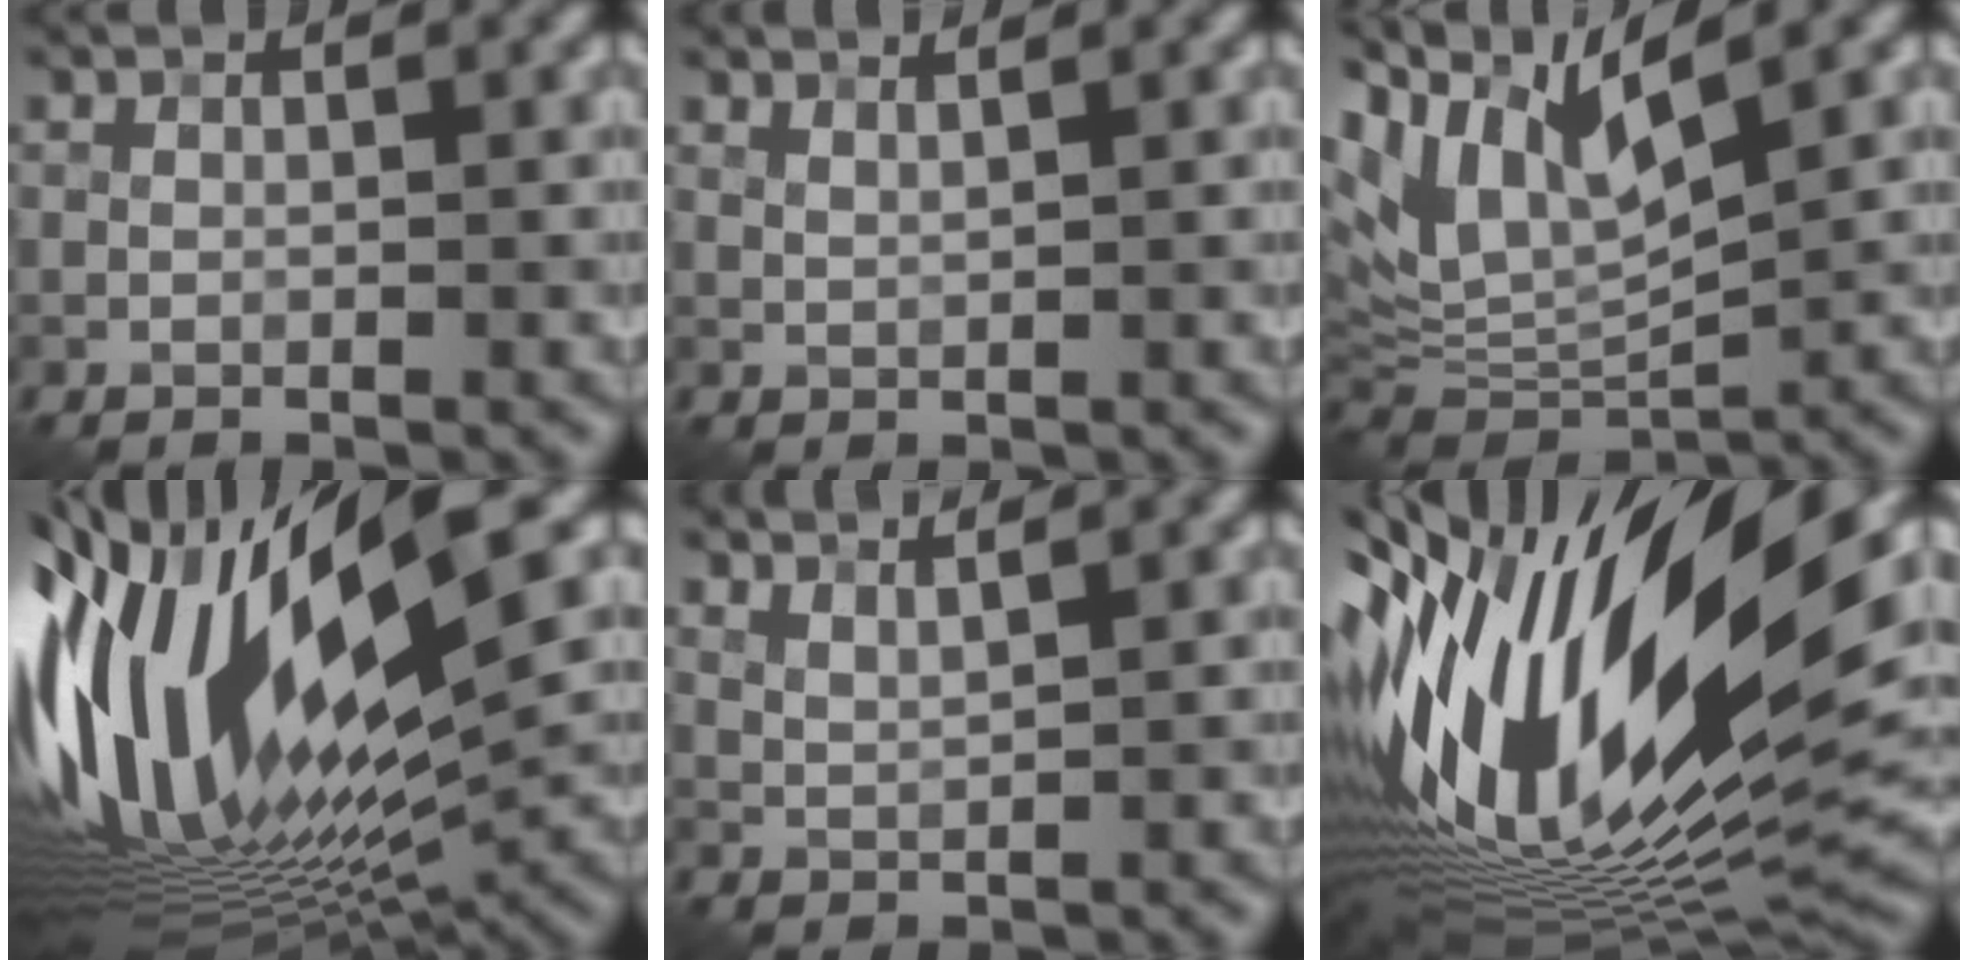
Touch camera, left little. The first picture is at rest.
{"total": 1.9, "force": [1.5, 0.5, 1.0], "torque": [-0.014, -0.003, 0.015]}
{"total": 9.3, "force": [3.8, 3.7, 7.7], "torque": [-0.163, 0.004, 0.066]}
{"total": 18.4, "force": [2.0, 6.1, 17.2], "torque": [-0.333, -0.026, 0.039]}
{"total": 2.5, "force": [2.1, 0.5, 1.3], "torque": [-0.025, 0.002, 0.034]}
{"total": 19.8, "force": [3.8, 7.9, 17.7], "torque": [-0.328, -0.014, 0.054]}